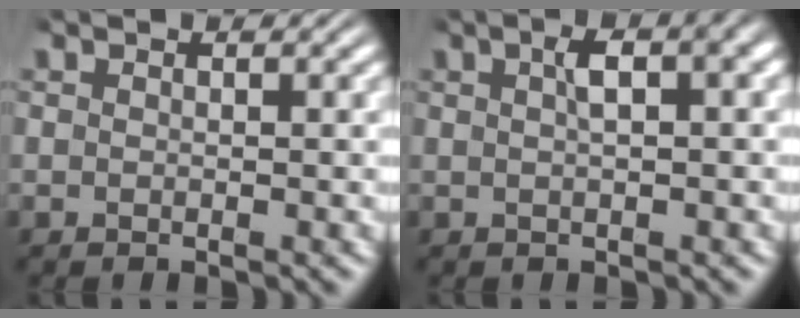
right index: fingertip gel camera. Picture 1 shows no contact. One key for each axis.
{"total": 2.2, "fx": 0.4, "fy": 0.1, "fz": 2.1, "tx": -0.031, "ty": 0.014, "tz": 0.005}